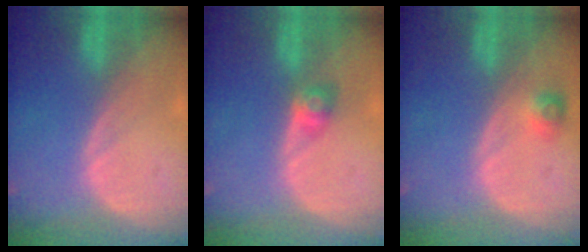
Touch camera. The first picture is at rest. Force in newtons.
{"total": 2.7, "press": 2.5, "slide": 1.1}
{"total": 2.3, "press": 2.2, "slide": 0.7}